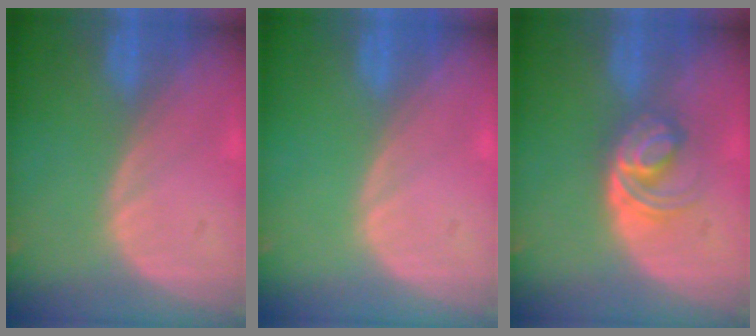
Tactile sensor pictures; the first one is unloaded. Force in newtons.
{"total": 0.0}
{"total": 6.0, "press": 5.2, "slide": 2.8}